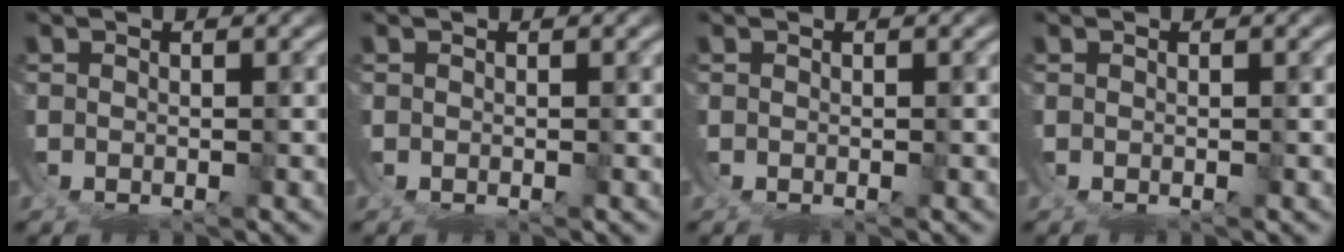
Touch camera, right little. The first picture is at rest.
{"total": 0.0}
{"total": 0.0}
{"total": 0.0}